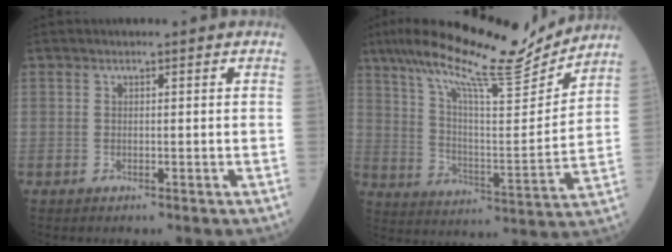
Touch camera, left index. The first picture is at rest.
{"total": 18.3, "force": [15.9, 1.3, 8.9], "torque": [-0.162, 0.002, 0.256]}